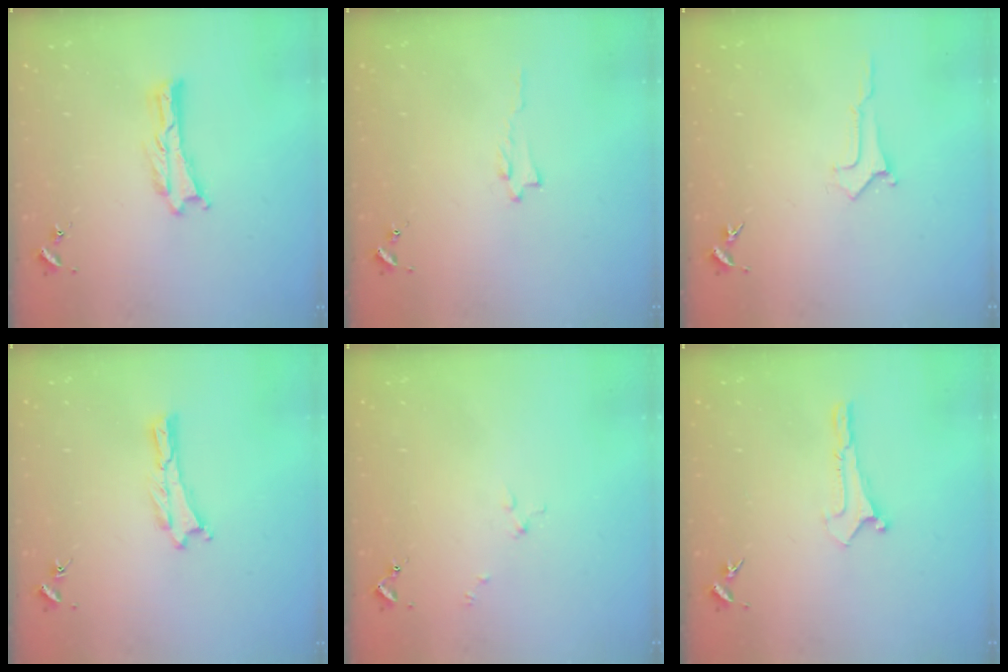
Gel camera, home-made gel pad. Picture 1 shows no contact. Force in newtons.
{"total": 0.6, "press": 0.6, "slide": 0.1}
{"total": 0.0}
{"total": 0.0}
{"total": 1.7, "press": 1.7, "slide": 0.3}
{"total": 0.0}